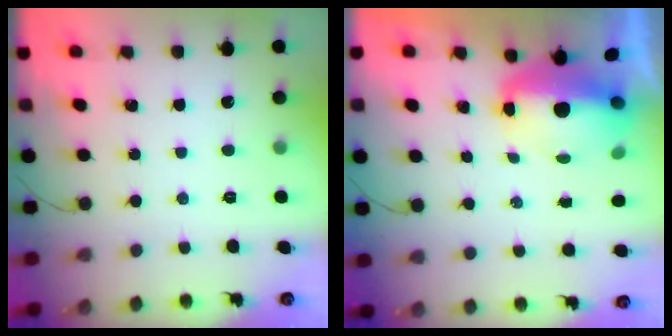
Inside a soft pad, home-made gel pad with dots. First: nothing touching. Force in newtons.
{"total": 13.4, "press": 9.2, "slide": 9.8}